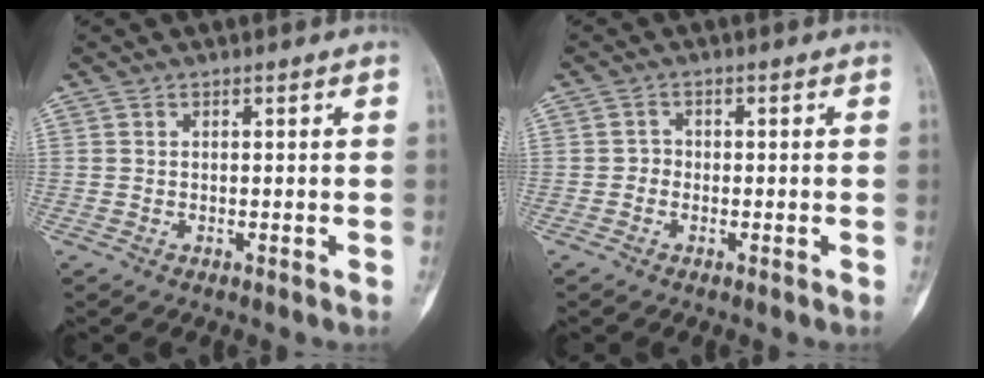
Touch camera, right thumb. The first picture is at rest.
{"total": 0.7, "force": [-0.3, 0.6, 0.2], "torque": [0.002, 0.004, -0.011]}